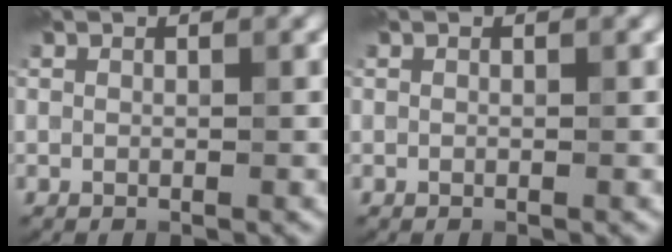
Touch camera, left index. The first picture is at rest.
{"total": 0.0}